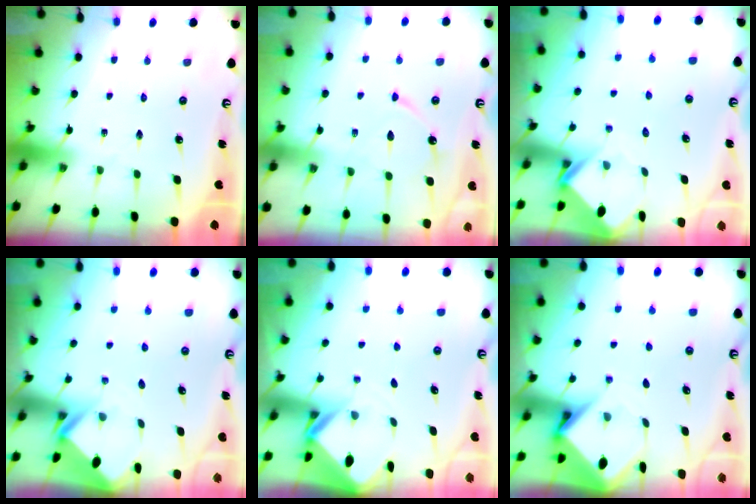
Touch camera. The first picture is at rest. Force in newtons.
{"total": 9.2, "press": 9.2, "slide": 0.7}
{"total": 3.8, "press": 3.8, "slide": 0.2}
{"total": 2.9, "press": 2.9, "slide": 0.2}
{"total": 2.8, "press": 2.8, "slide": 0.2}
{"total": 4.6, "press": 4.6, "slide": 0.3}